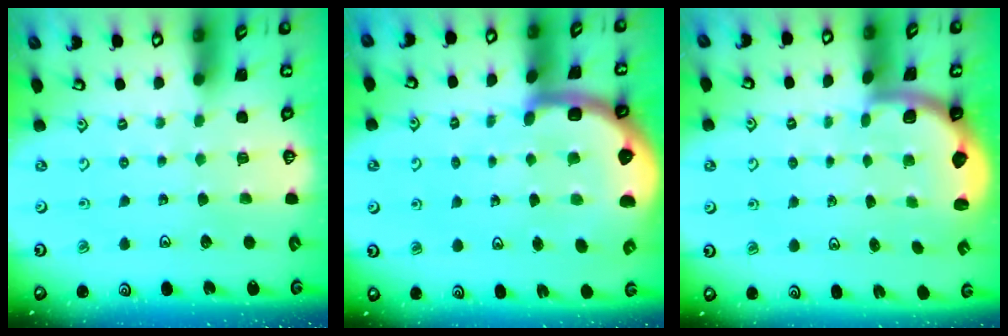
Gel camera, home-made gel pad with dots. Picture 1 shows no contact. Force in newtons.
{"total": 8.6, "press": 8.4, "slide": 1.9}
{"total": 1.9, "press": 1.8, "slide": 0.5}